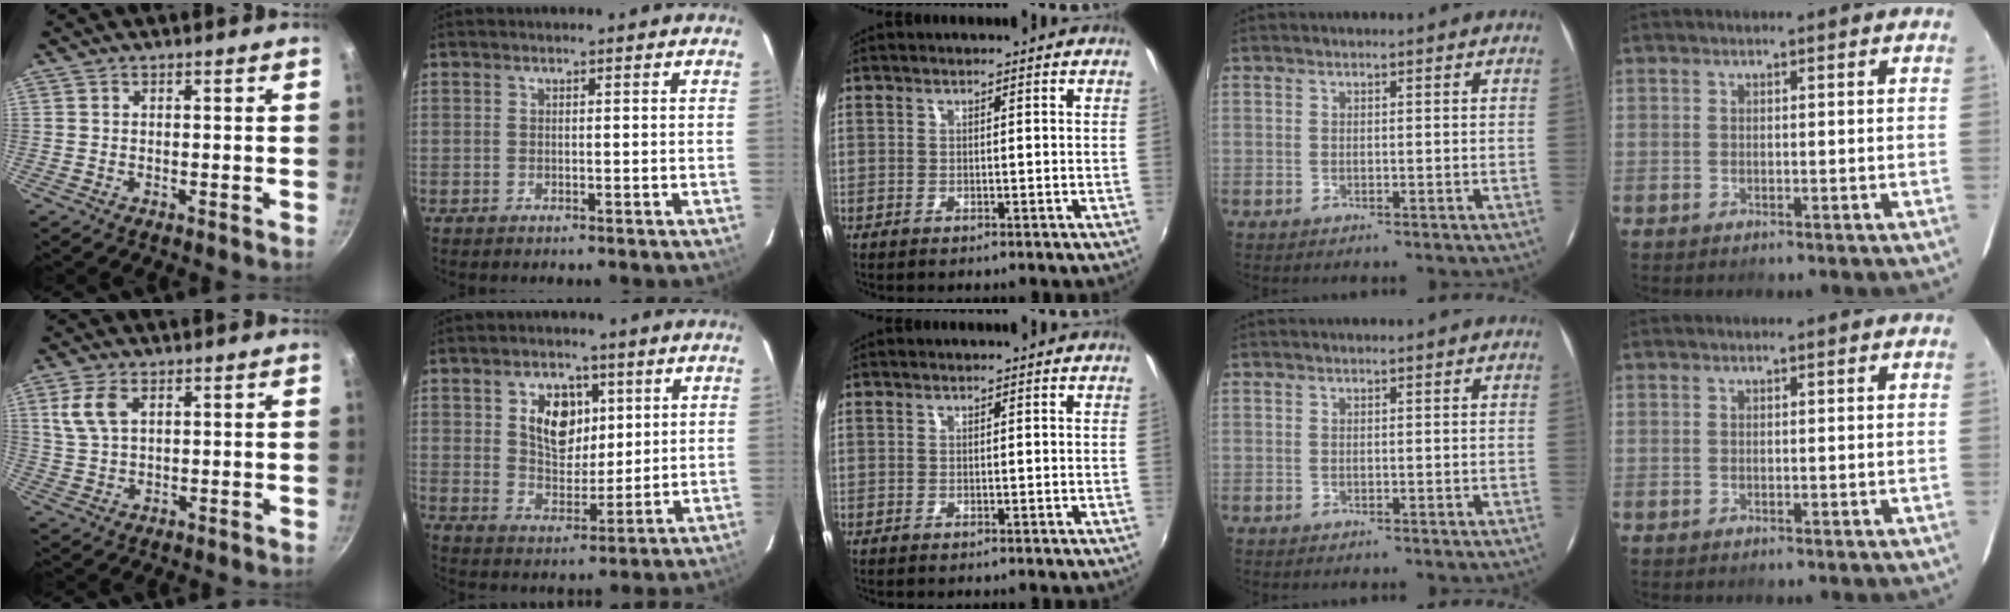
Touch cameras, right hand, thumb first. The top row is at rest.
{"thumb": {"total": 5.9, "force": [2.3, 3.2, 4.4], "torque": [-0.090, -0.001, 0.049]}, "index": {"total": 9.3, "force": [3.2, 6.3, 6.1], "torque": [-0.104, 0.006, 0.060]}}